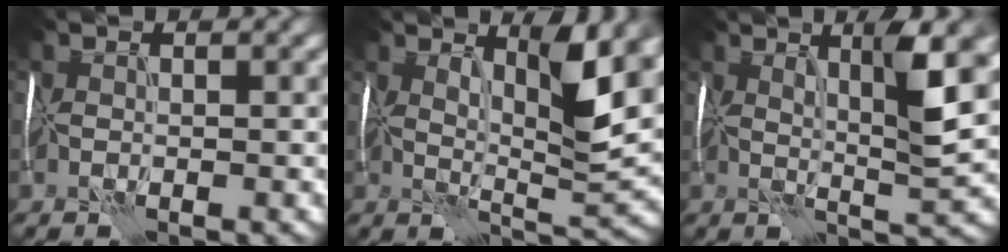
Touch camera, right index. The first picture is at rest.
{"total": 6.8, "force": [3.3, 1.1, 5.8], "torque": [-0.089, -0.005, 0.061]}
{"total": 6.0, "force": [2.7, 0.5, 5.4], "torque": [-0.076, 0.001, 0.048]}